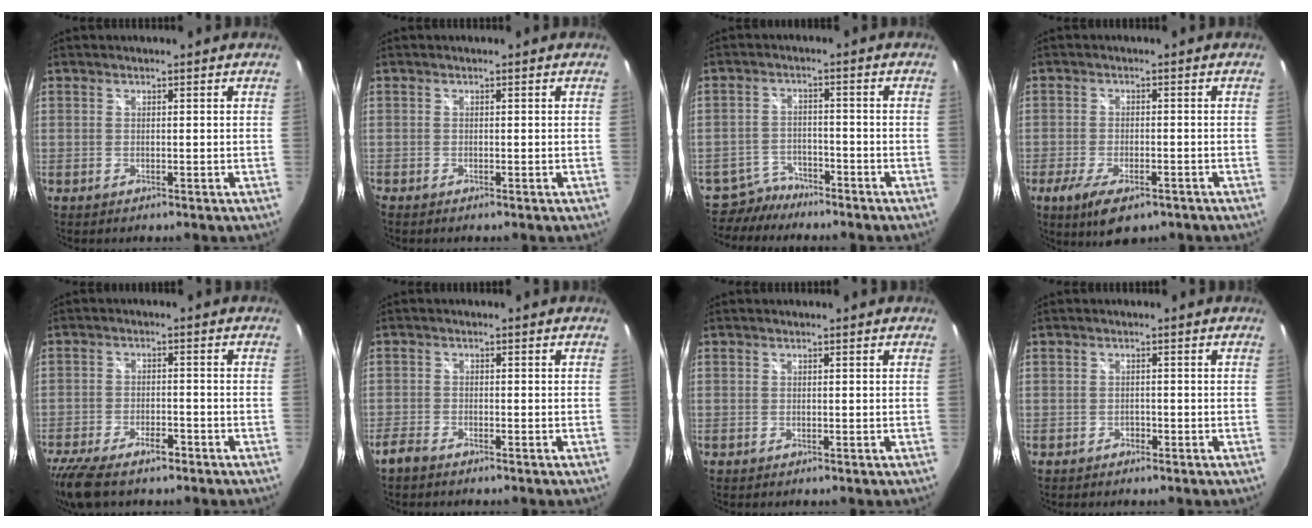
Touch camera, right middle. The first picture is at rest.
{"total": 0.0}
{"total": 5.0, "force": [-4.5, 2.2, -0.1], "torque": [-0.013, 0.009, -0.084]}
{"total": 8.8, "force": [-5.6, 3.3, 6.0], "torque": [-0.131, -0.030, -0.091]}
{"total": 10.5, "force": [-8.1, 3.8, 5.6], "torque": [-0.136, -0.026, -0.139]}
{"total": 2.3, "force": [-2.0, 0.7, 0.8], "torque": [-0.028, -0.003, -0.042]}
{"total": 0.0}
{"total": 1.2, "force": [-0.7, 1.0, -0.1], "torque": [-0.001, 0.004, -0.010]}